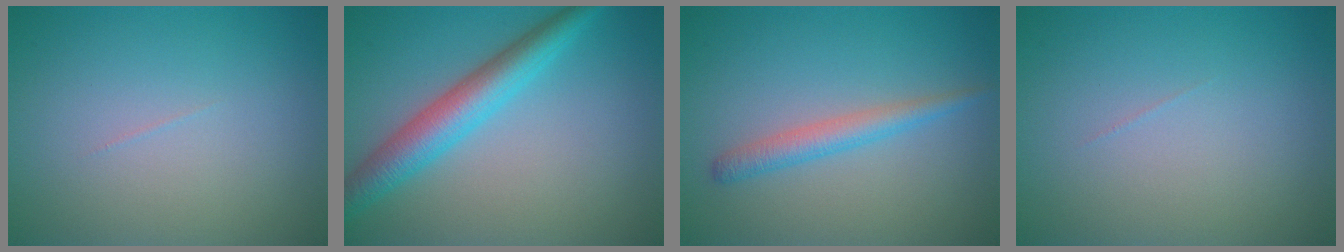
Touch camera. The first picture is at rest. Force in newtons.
{"total": 5.1, "press": 5.1, "slide": 0.1}
{"total": 2.2, "press": 2.2, "slide": 0.1}
{"total": 0.0}